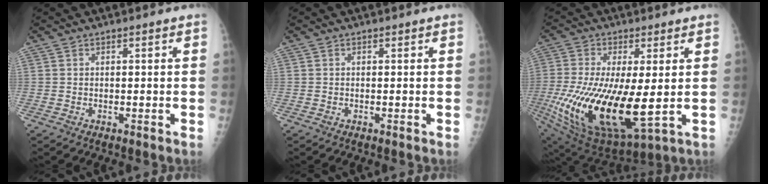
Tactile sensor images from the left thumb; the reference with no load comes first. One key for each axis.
{"total": 0.0}
{"total": 22.6, "fx": -2.6, "fy": 8.5, "fz": 20.8, "tx": -0.438, "ty": -0.047, "tz": -0.023}